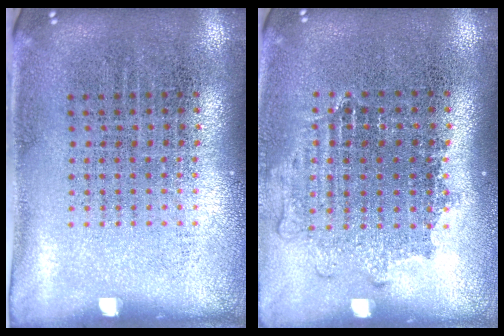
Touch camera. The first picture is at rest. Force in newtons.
{"total": 1.0, "press": 1.0, "slide": 0.4}